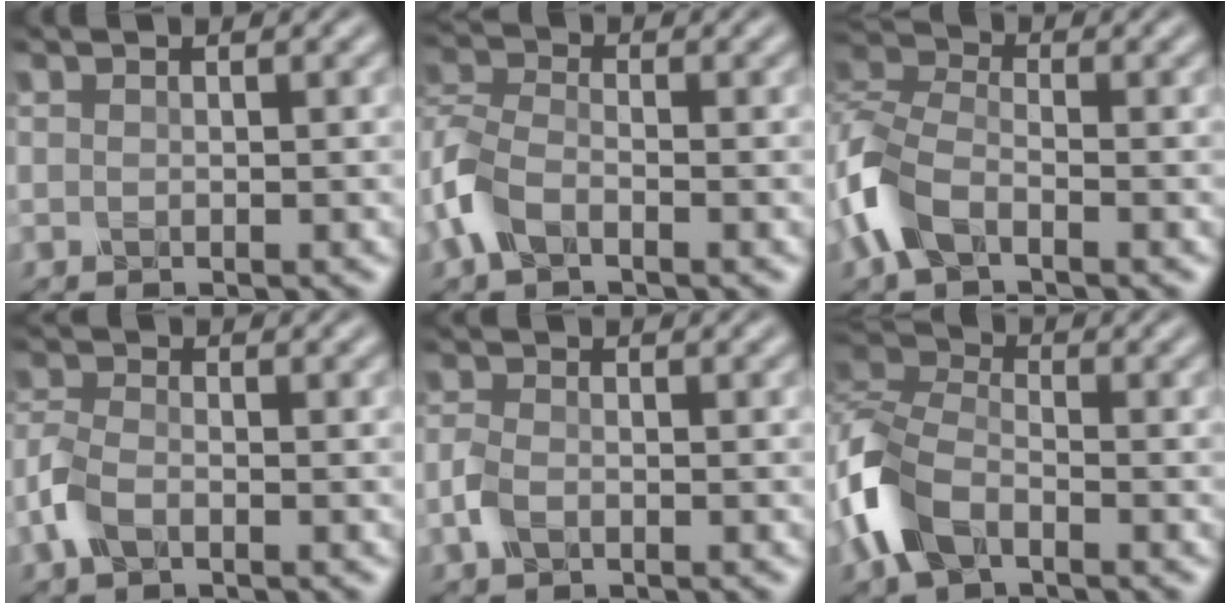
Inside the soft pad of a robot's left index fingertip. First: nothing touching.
{"total": 4.5, "force": [-2.1, 2.6, 3.0], "torque": [-0.076, 0.004, -0.060]}
{"total": 5.8, "force": [-2.8, 3.2, 3.9], "torque": [-0.099, 0.002, -0.073]}
{"total": 3.1, "force": [-1.5, 1.7, 2.0], "torque": [-0.050, 0.001, -0.042]}
{"total": 2.1, "force": [-0.8, 1.3, 1.4], "torque": [-0.032, 0.000, -0.022]}
{"total": 6.6, "force": [-3.2, 3.9, 4.2], "torque": [-0.105, 0.003, -0.082]}